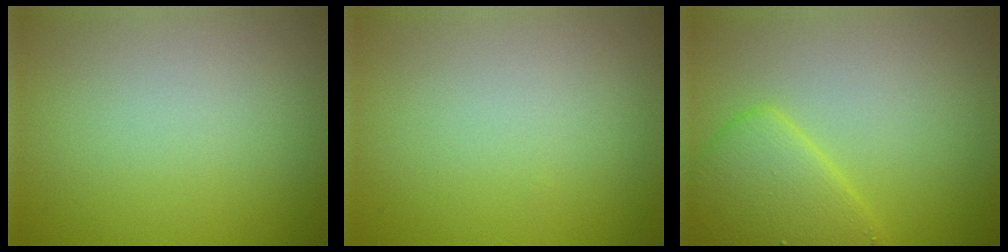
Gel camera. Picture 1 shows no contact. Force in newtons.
{"total": 0.0}
{"total": 4.4, "press": 4.4, "slide": 0.2}